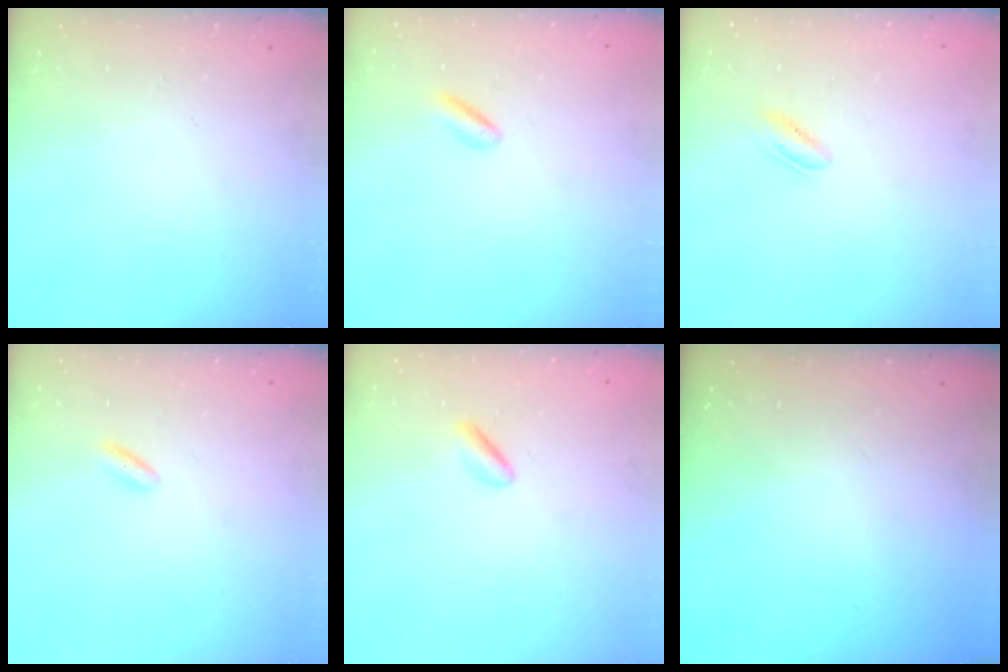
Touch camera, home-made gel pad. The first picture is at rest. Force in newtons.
{"total": 1.0, "press": 0.8, "slide": 0.6}
{"total": 1.9, "press": 1.8, "slide": 0.6}
{"total": 2.0, "press": 1.9, "slide": 0.6}
{"total": 1.6, "press": 1.3, "slide": 0.9}
{"total": 0.0}